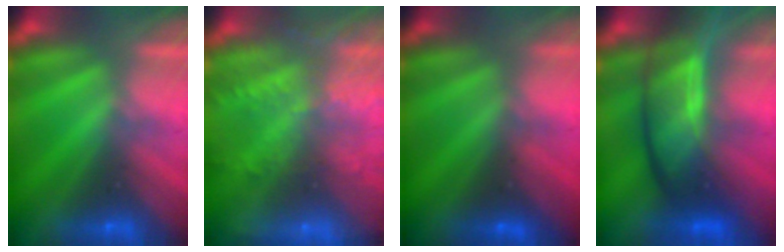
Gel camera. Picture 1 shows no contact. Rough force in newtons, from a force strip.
{"total": 6.6}
{"total": 4.7}
{"total": 8.4}